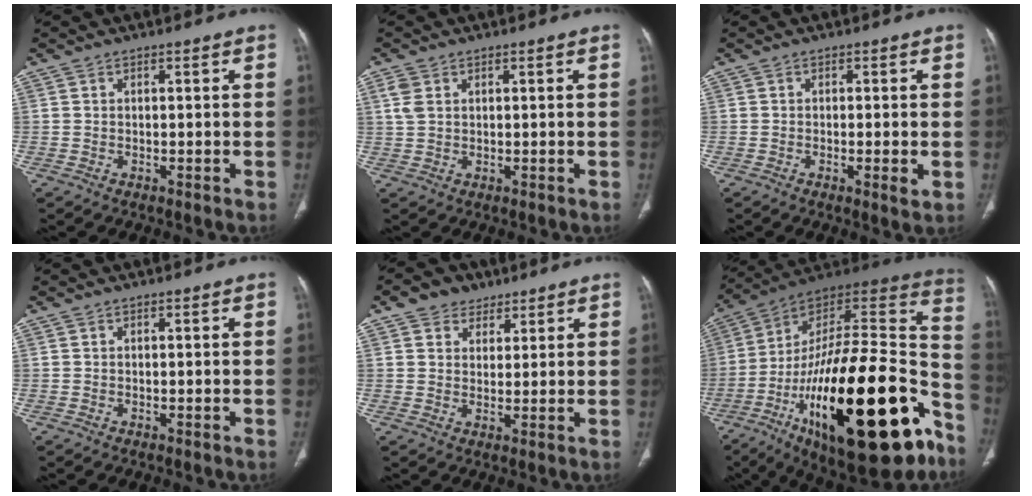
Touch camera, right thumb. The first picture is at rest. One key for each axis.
{"total": 3.1, "fx": 1.3, "fy": 2.1, "fz": 1.9, "tx": -0.043, "ty": 0.003, "tz": 0.035}
{"total": 2.7, "fx": -0.6, "fy": 0.5, "fz": 2.6, "tx": -0.048, "ty": -0.008, "tz": -0.012}
{"total": 0.0}
{"total": 5.7, "fx": 3.5, "fy": 4.4, "fz": 1.3, "tx": 0.003, "ty": -0.014, "tz": 0.056}
{"total": 41.1, "fx": -17.9, "fy": 15.1, "fz": 33.8, "tx": -0.476, "ty": 0.061, "tz": -0.282}